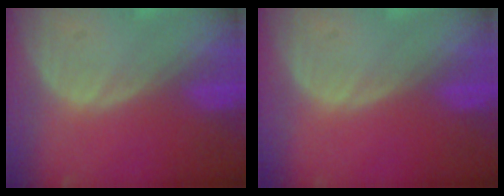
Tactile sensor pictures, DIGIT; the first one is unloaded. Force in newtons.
{"total": 0.0}